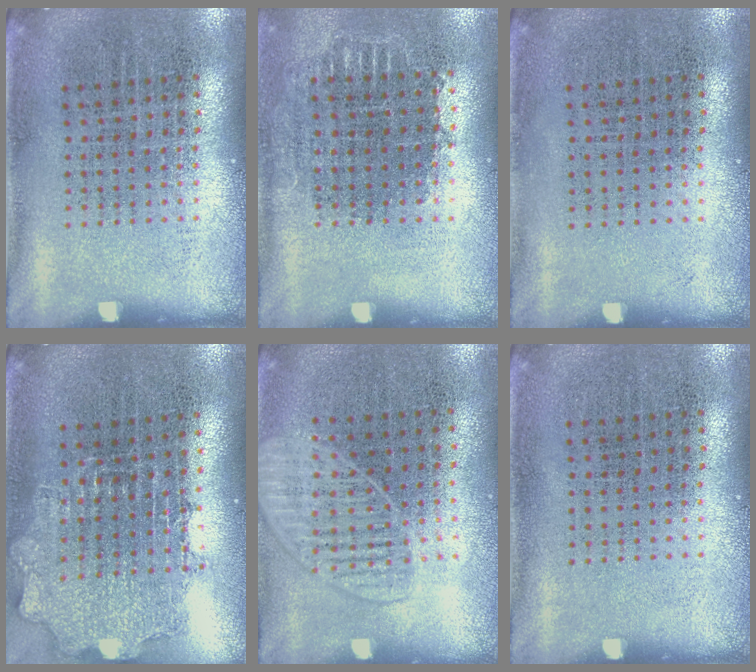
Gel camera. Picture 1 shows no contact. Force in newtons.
{"total": 0.7, "press": 0.7, "slide": 0.1}
{"total": 0.0}
{"total": 1.6, "press": 1.3, "slide": 0.8}
{"total": 1.3, "press": 1.2, "slide": 0.5}
{"total": 0.0}